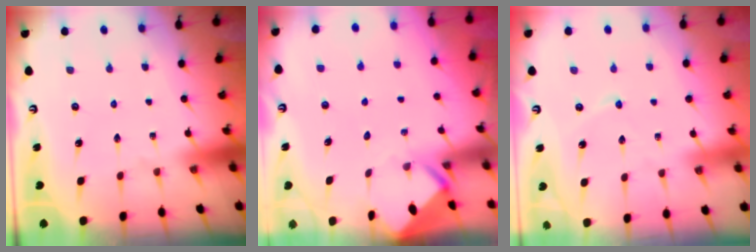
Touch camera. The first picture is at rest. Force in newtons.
{"total": 3.3, "press": 3.3, "slide": 0.3}
{"total": 2.2, "press": 2.2, "slide": 0.2}